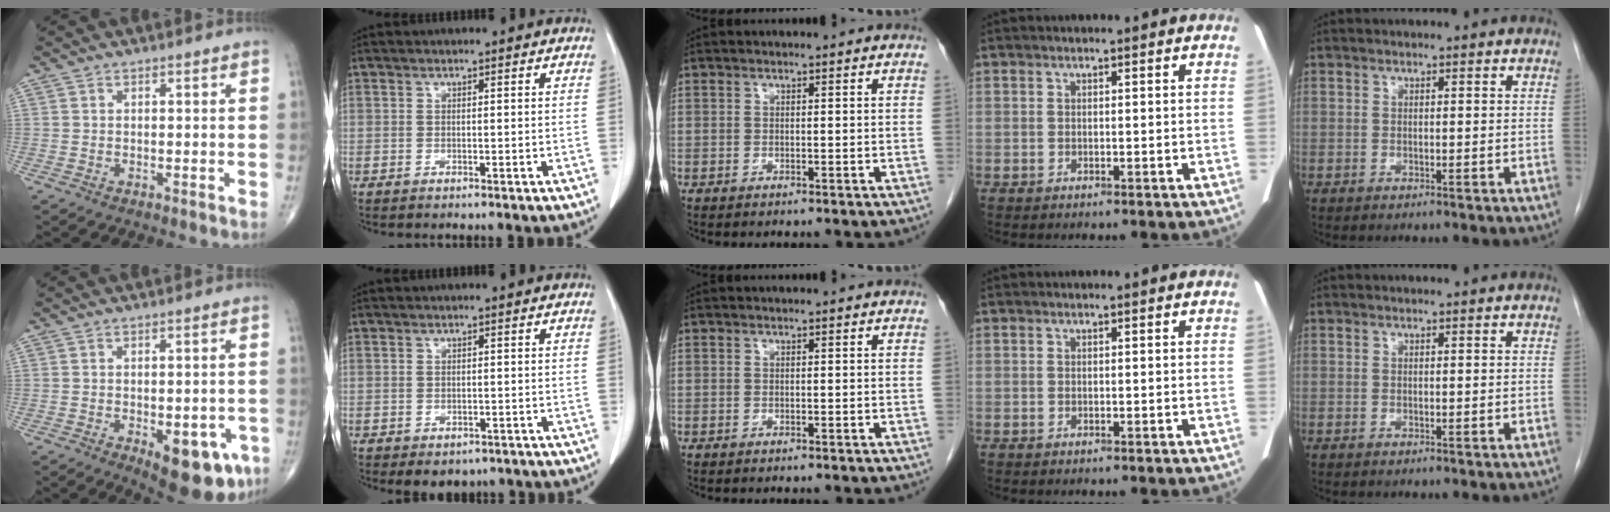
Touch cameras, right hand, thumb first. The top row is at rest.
{"thumb": {"total": 12.8, "force": [-5.2, 5.9, 10.1], "torque": [-0.107, 0.005, -0.057]}, "index": {"total": 4.5, "force": [-3.3, 2.7, 1.3], "torque": [-0.005, 0.005, -0.037]}}